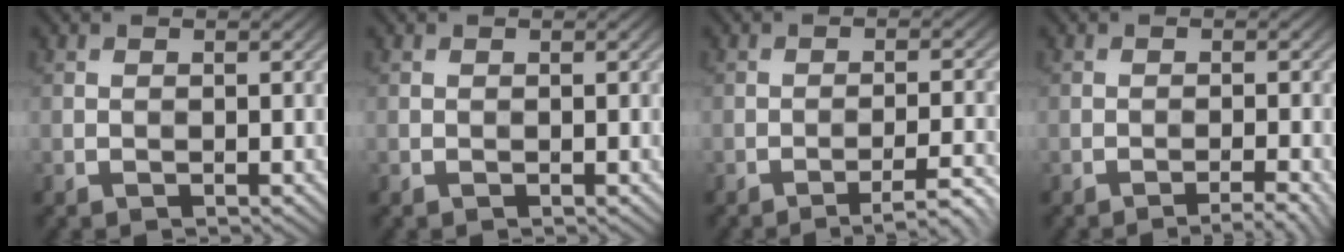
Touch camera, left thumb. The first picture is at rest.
{"total": 0.0}
{"total": 4.6, "force": [-3.2, 0.5, 3.2], "torque": [-0.055, 0.011, -0.050]}
{"total": 2.9, "force": [-1.9, 0.4, 2.2], "torque": [-0.030, 0.008, -0.034]}